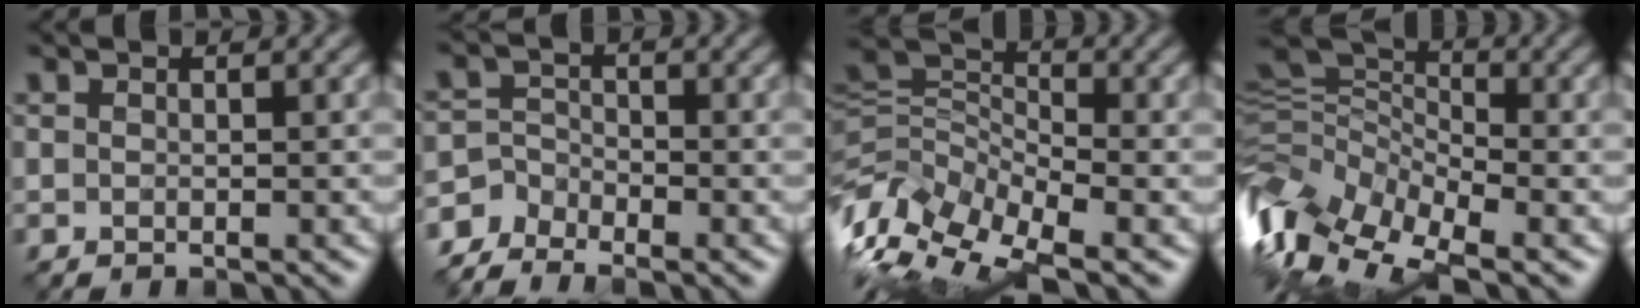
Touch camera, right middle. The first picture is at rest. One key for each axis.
{"total": 3.4, "fx": -3.1, "fy": 1.4, "fz": 0.4, "tx": -0.003, "ty": -0.002, "tz": -0.061}
{"total": 10.1, "fx": -5.2, "fy": 5.6, "fz": 6.5, "tx": -0.140, "ty": 0.003, "tz": -0.110}
{"total": 12.8, "fx": -4.9, "fy": 7.5, "fz": 9.1, "tx": -0.209, "ty": -0.001, "tz": -0.073}